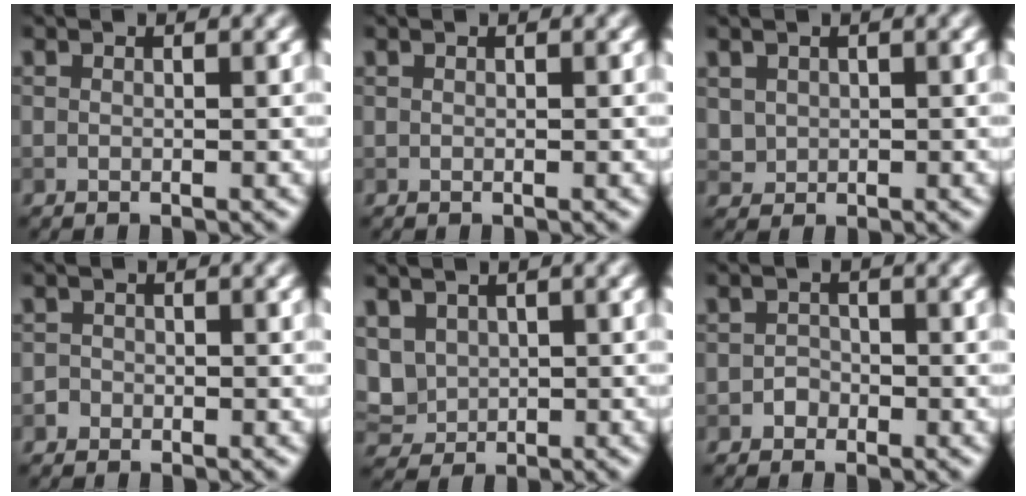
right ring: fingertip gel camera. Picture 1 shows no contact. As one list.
[{"total": 0.0}, {"total": 1.3, "force": [0.4, 1.2, 0.3], "torque": [-0.009, -0.008, 0.017]}, {"total": 0.9, "force": [-0.6, 0.7, -0.1], "torque": [0.006, -0.001, -0.013]}, {"total": 3.5, "force": [0.6, 2.9, 1.8], "torque": [-0.053, -0.002, 0.017]}, {"total": 1.1, "force": [-0.7, 0.9, 0.1], "torque": [0.004, 0.000, -0.014]}]